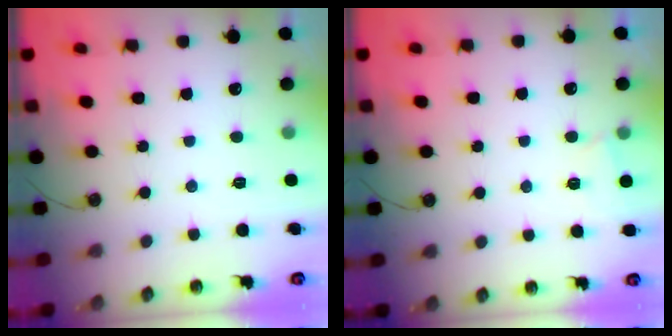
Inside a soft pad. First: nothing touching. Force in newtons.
{"total": 1.7, "press": 1.6, "slide": 0.4}